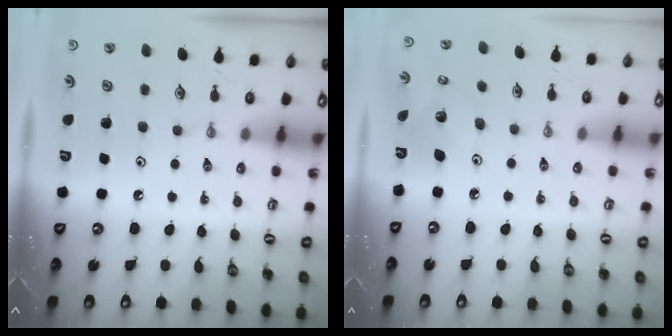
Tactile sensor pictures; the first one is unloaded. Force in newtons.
{"total": 4.7, "press": 4.7, "slide": 0.2}